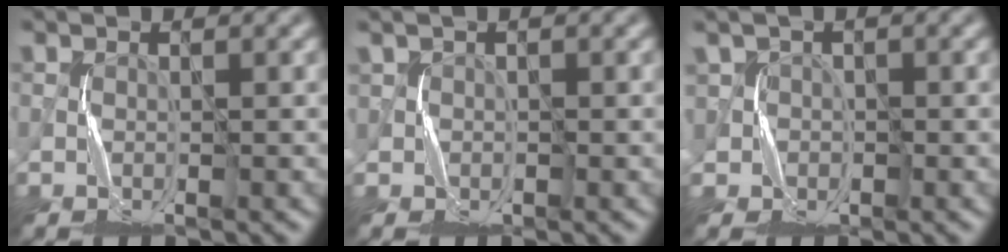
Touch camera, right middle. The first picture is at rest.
{"total": 1.4, "force": [0.6, 1.2, 0.1], "torque": [-0.002, 0.002, 0.010]}
{"total": 2.5, "force": [0.8, 2.4, 0.1], "torque": [-0.014, 0.000, 0.018]}